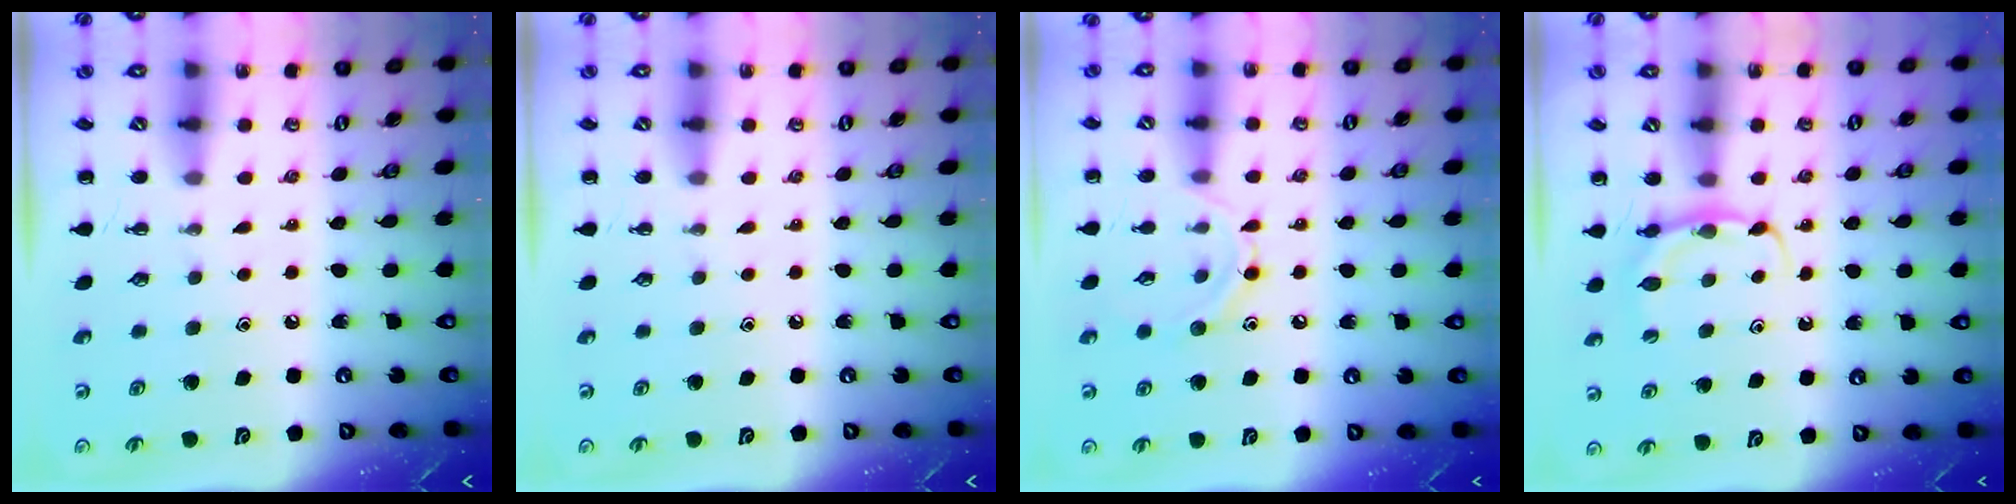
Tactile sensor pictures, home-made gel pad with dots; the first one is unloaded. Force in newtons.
{"total": 0.0}
{"total": 8.2, "press": 8.2, "slide": 0.8}
{"total": 5.4, "press": 5.4, "slide": 0.4}